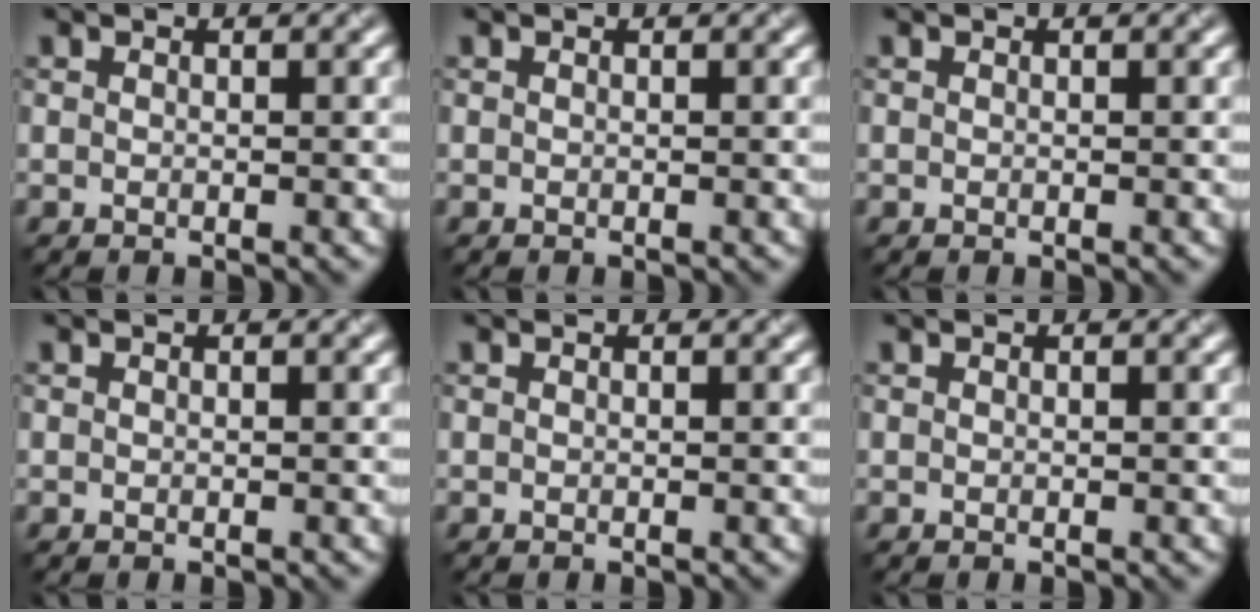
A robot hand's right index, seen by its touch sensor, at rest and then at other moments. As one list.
[{"total": 0.0}, {"total": 0.0}, {"total": 0.0}, {"total": 0.0}, {"total": 0.0}]